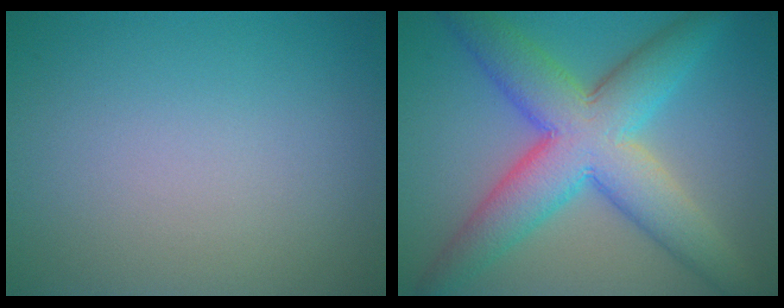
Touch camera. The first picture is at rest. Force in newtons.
{"total": 9.7, "press": 9.7, "slide": 0.2}